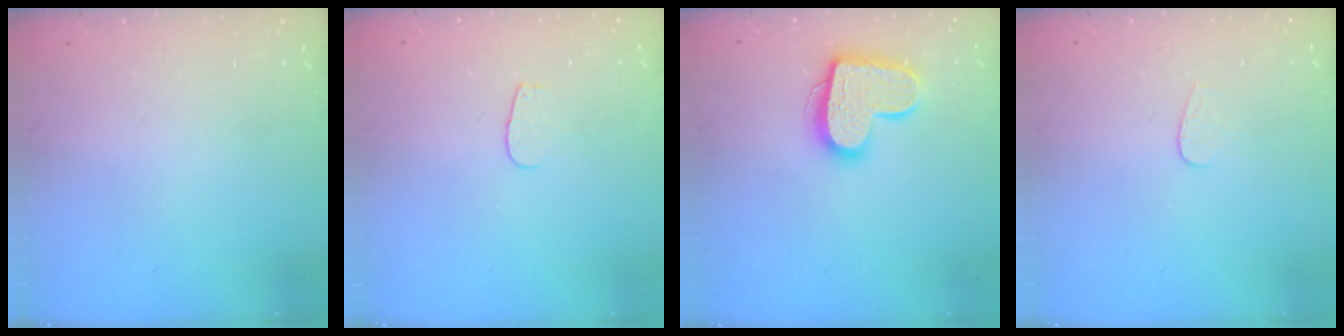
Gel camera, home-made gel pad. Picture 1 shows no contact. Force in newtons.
{"total": 2.6, "press": 2.5, "slide": 0.3}
{"total": 16.1, "press": 16.1, "slide": 0.9}
{"total": 3.5, "press": 3.5, "slide": 0.3}